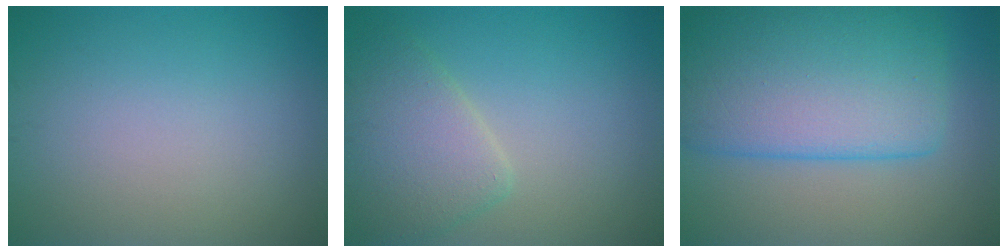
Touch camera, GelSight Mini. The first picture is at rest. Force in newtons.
{"total": 4.4, "press": 4.4, "slide": 0.3}
{"total": 11.0, "press": 11.0, "slide": 0.6}